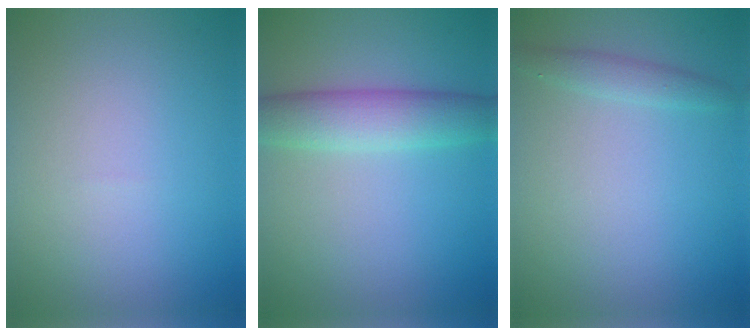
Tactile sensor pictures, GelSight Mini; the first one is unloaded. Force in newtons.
{"total": 4.5, "press": 4.5, "slide": 0.1}
{"total": 1.4, "press": 1.4, "slide": 0.0}